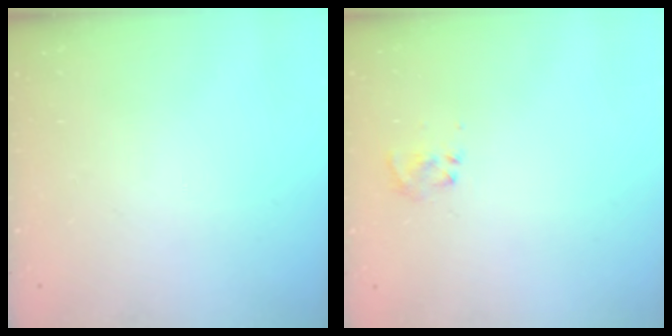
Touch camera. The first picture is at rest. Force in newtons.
{"total": 2.5, "press": 2.4, "slide": 0.8}